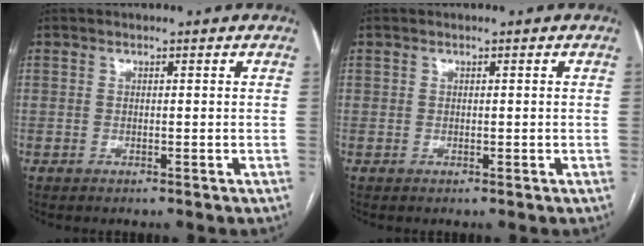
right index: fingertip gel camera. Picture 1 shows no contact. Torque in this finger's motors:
{"motor_torque": [-0.23, 0.14, -0.05, 0.01]}